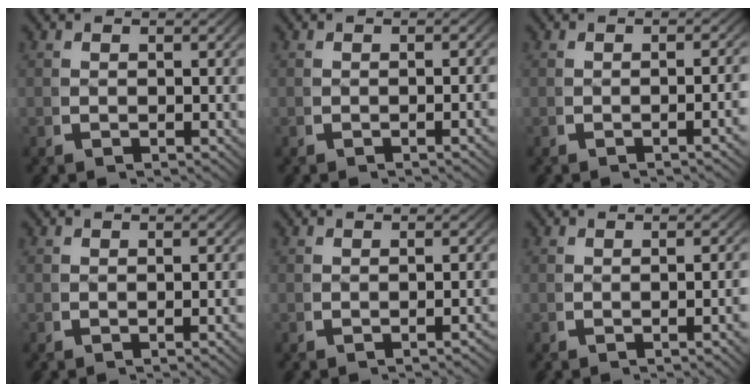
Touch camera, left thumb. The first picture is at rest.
{"total": 1.3, "force": [-0.5, 0.0, 1.3], "torque": [-0.021, 0.006, -0.009]}
{"total": 2.1, "force": [-0.7, 0.1, 2.0], "torque": [-0.031, 0.007, -0.012]}
{"total": 1.0, "force": [-0.3, -0.1, 1.0], "torque": [-0.017, 0.007, -0.006]}
{"total": 1.3, "force": [-0.8, -0.2, 0.9], "torque": [-0.014, 0.008, -0.014]}
{"total": 1.8, "force": [-0.5, 0.1, 1.7], "torque": [-0.026, 0.006, -0.010]}